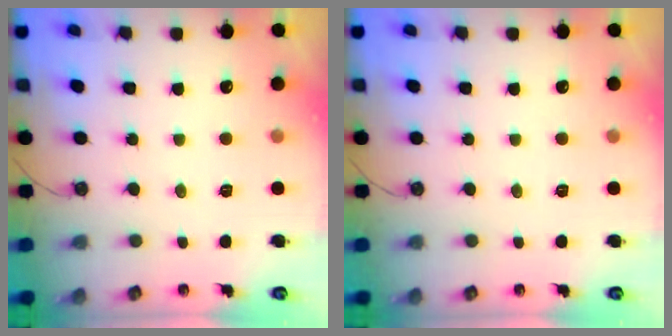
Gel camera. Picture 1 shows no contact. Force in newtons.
{"total": 0.0}